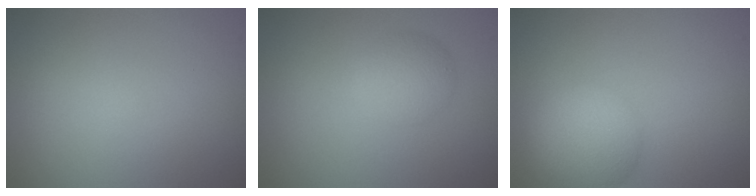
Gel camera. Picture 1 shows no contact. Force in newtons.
{"total": 2.6, "press": 2.6, "slide": 0.1}
{"total": 5.5, "press": 5.5, "slide": 0.3}